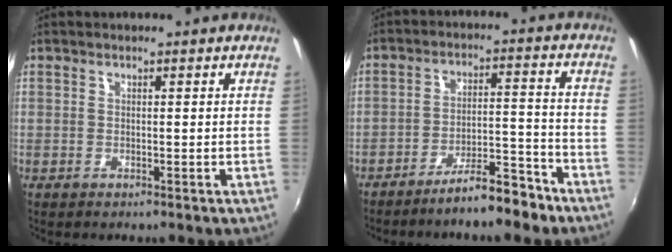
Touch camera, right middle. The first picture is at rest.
{"total": 8.9, "force": [-7.3, 1.7, 4.8], "torque": [-0.082, 0.018, -0.107]}